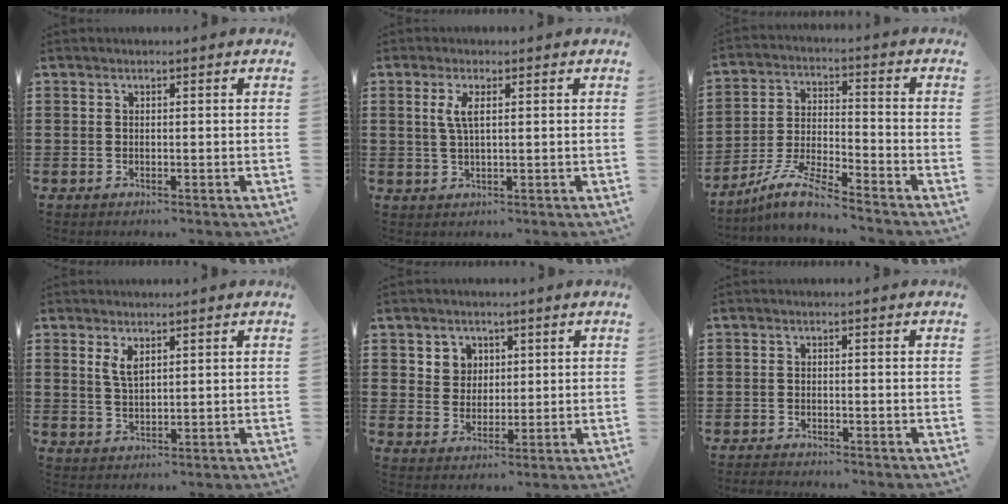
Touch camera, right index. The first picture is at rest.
{"total": 3.0, "force": [0.9, 0.7, 2.8], "torque": [-0.058, 0.005, 0.013]}
{"total": 7.4, "force": [-6.6, 0.4, 3.5], "torque": [-0.089, -0.006, -0.132]}
{"total": 2.8, "force": [1.6, 1.1, 2.0], "torque": [-0.043, 0.005, 0.027]}
{"total": 4.0, "force": [1.7, 3.6, 0.4], "torque": [-0.026, 0.014, 0.031]}
{"total": 1.4, "force": [-1.4, 0.1, -0.1], "torque": [-0.002, 0.000, -0.030]}